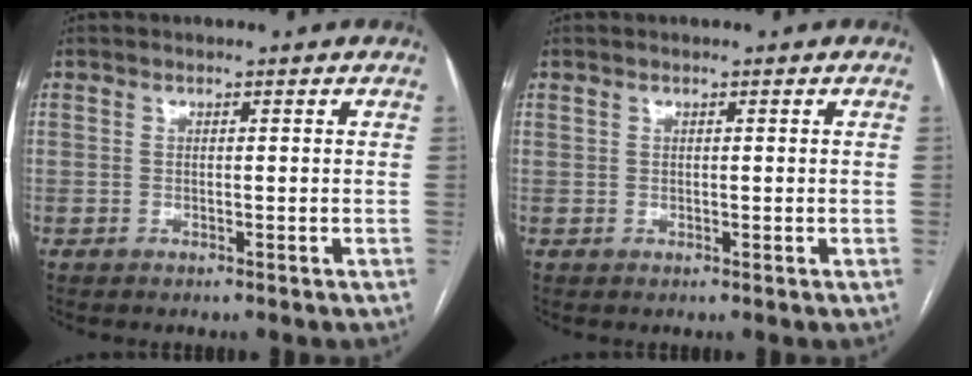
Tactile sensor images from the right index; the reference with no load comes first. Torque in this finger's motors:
{"motor_torque": [-0.39, 0.04, 0.02, -0.01]}